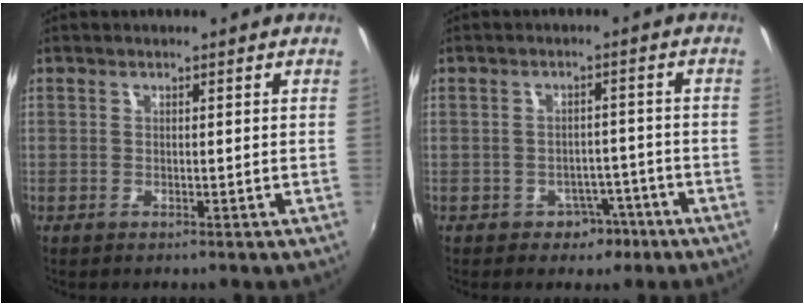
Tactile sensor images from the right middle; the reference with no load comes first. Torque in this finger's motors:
{"motor_torque": [0.30, -0.54, -0.01, 0.01]}